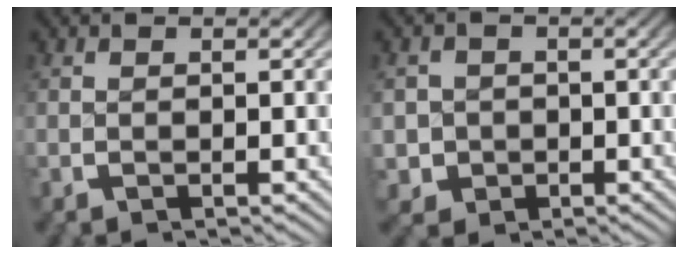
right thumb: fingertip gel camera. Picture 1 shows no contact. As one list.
[{"total": 4.9, "force": [-1.2, 4.5, 1.6], "torque": [-0.044, -0.030, -0.009]}]